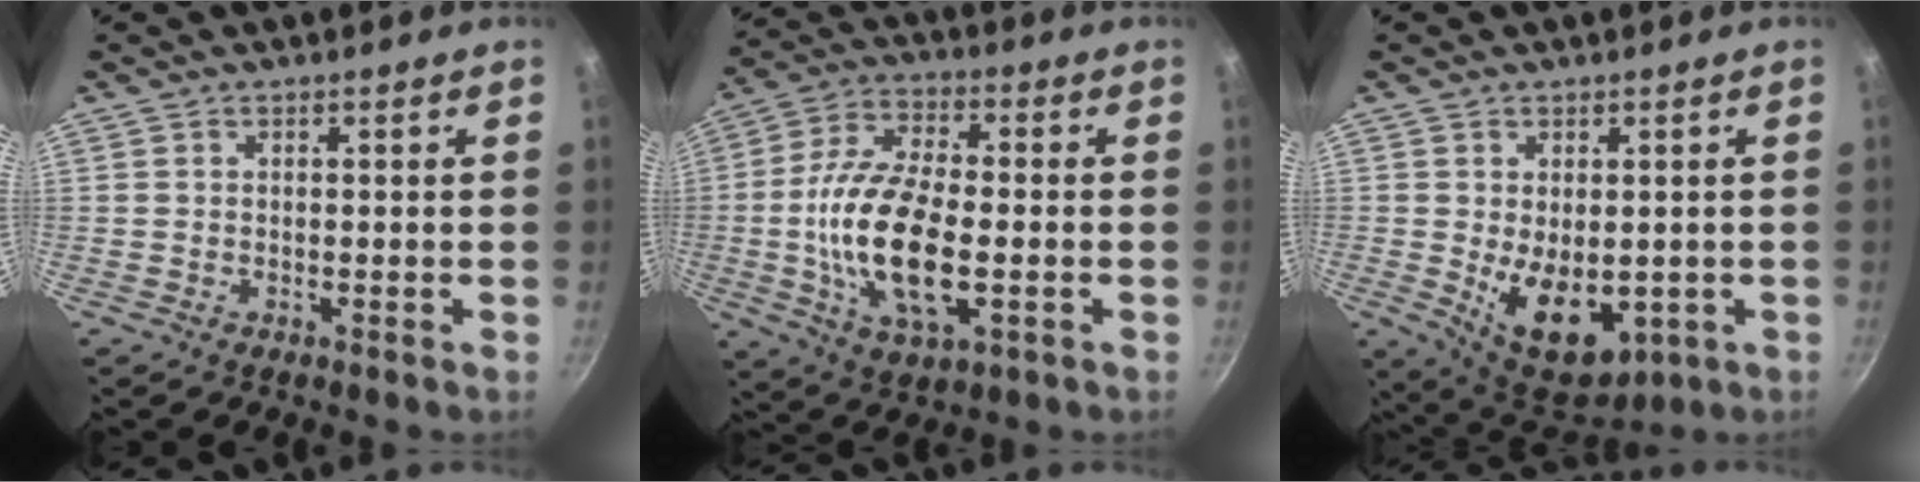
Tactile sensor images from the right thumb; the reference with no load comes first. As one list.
[{"total": 17.7, "force": [-2.7, 8.1, 15.5], "torque": [-0.297, 0.012, -0.048]}, {"total": 11.7, "force": [-2.2, 7.0, 9.2], "torque": [-0.119, -0.014, -0.011]}]